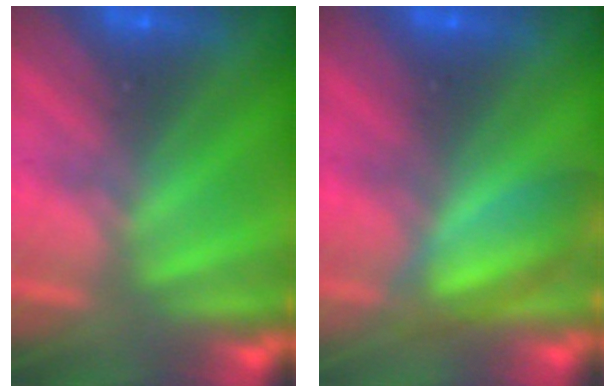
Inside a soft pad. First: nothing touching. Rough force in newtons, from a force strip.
{"total": 4.9}